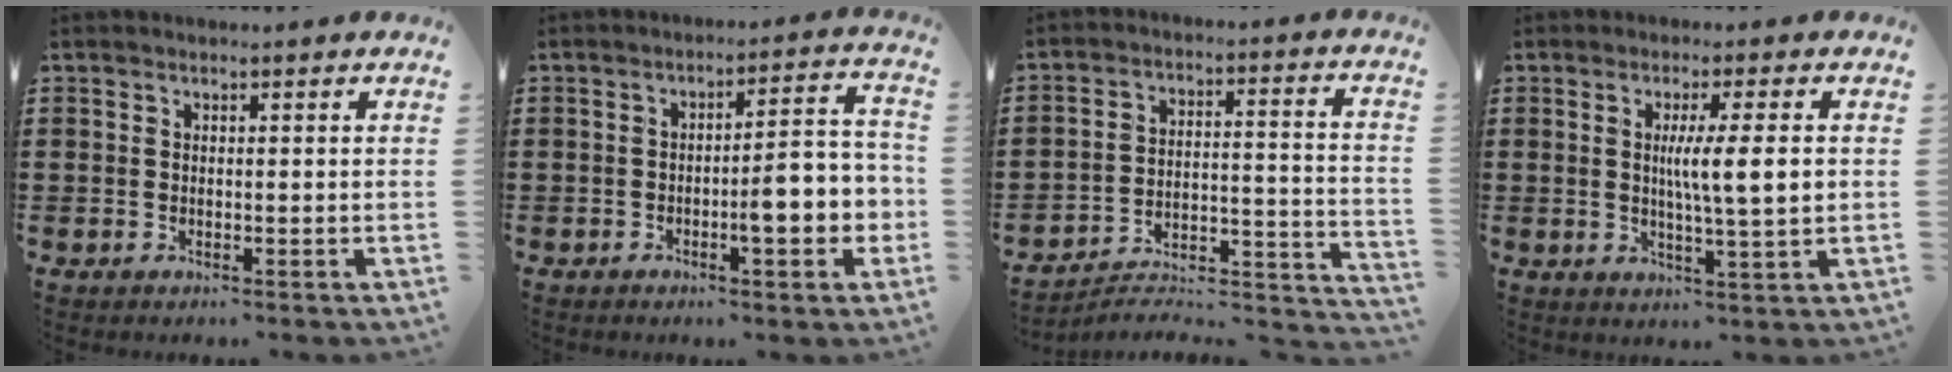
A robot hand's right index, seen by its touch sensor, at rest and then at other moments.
{"total": 7.4, "force": [-2.0, 1.8, 6.9], "torque": [-0.098, -0.010, -0.037]}
{"total": 4.3, "force": [-3.9, 0.9, 1.5], "torque": [-0.030, -0.010, -0.085]}
{"total": 6.7, "force": [1.0, 0.4, 6.6], "torque": [-0.124, -0.004, 0.012]}